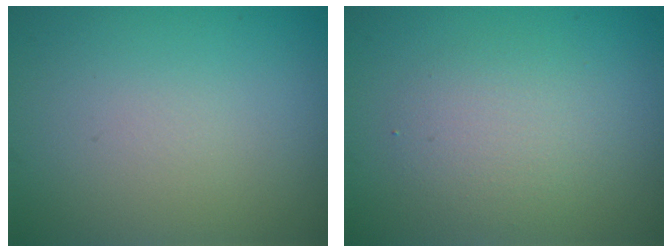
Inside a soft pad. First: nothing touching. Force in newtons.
{"total": 2.7, "press": 2.7, "slide": 0.3}